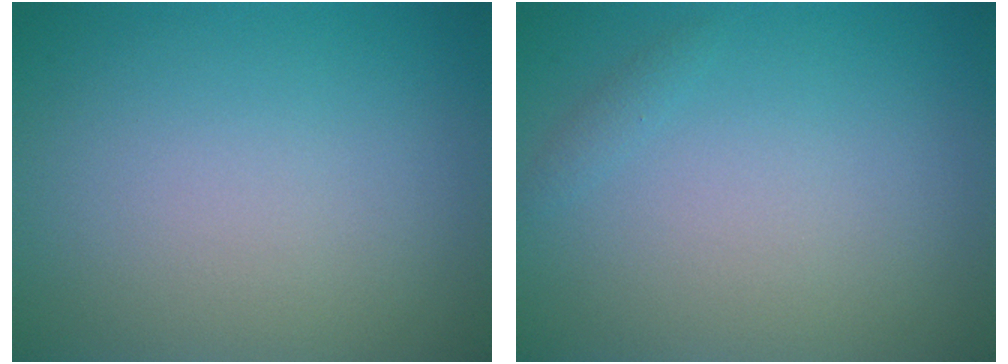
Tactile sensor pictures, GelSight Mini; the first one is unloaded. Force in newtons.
{"total": 0.6, "press": 0.6, "slide": 0.0}